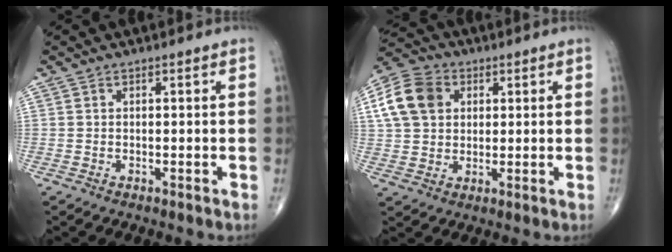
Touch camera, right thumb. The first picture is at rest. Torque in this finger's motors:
{"motor_torque": [0.34, 1.32, 0.28, -0.18, 0.12]}